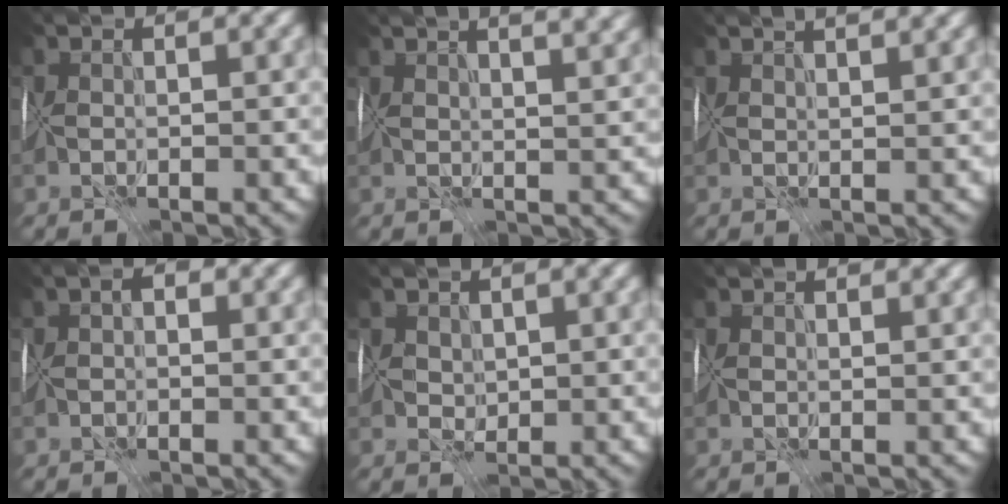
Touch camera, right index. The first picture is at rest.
{"total": 10.1, "force": [6.3, 4.2, 6.8], "torque": [-0.085, 0.059, 0.078]}
{"total": 5.0, "force": [3.7, 1.4, 3.0], "torque": [-0.049, 0.035, 0.061]}
{"total": 0.0}
{"total": 2.1, "force": [1.3, 1.4, 0.7], "torque": [-0.009, 0.011, 0.033]}
{"total": 2.3, "force": [1.4, 1.0, 1.4], "torque": [-0.027, 0.006, 0.031]}